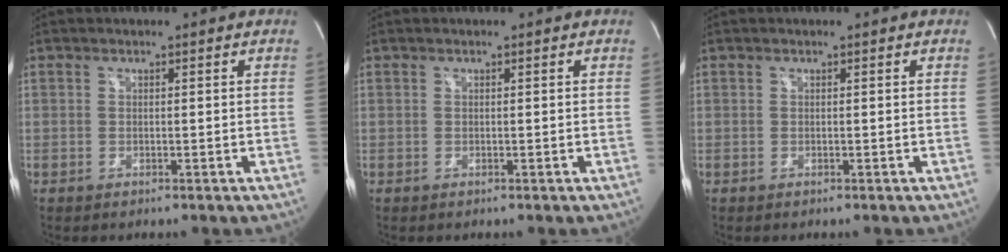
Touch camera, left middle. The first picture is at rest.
{"total": 0.0}
{"total": 0.0}